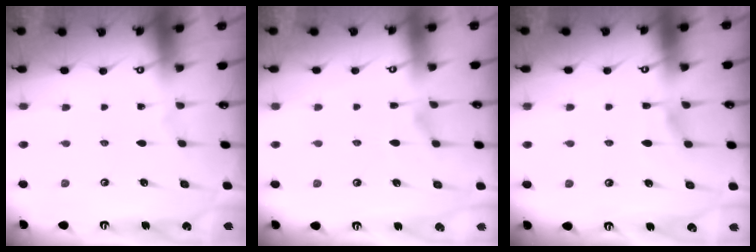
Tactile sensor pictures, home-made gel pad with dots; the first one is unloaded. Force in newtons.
{"total": 2.1, "press": 1.6, "slide": 1.3}
{"total": 5.7, "press": 5.6, "slide": 0.7}